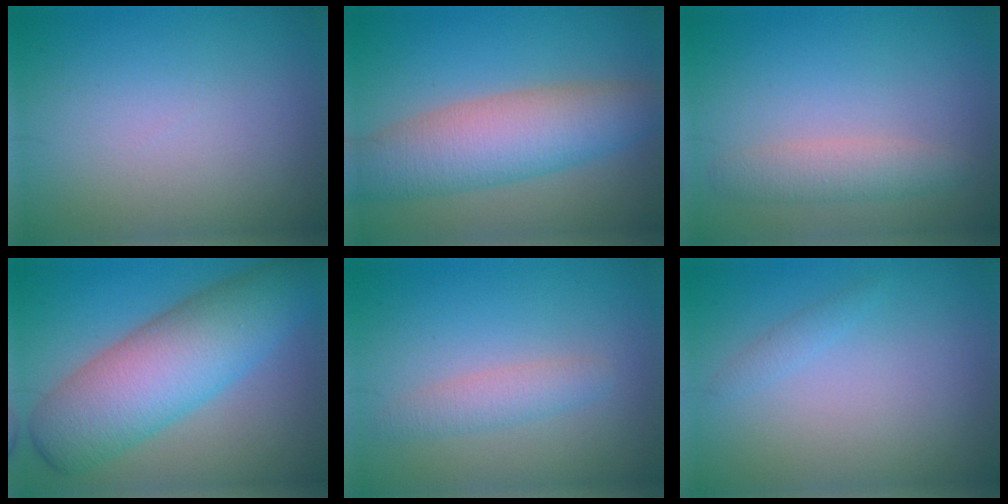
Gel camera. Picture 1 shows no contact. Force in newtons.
{"total": 7.3, "press": 7.3, "slide": 0.2}
{"total": 2.5, "press": 2.5, "slide": 0.1}
{"total": 10.1, "press": 10.1, "slide": 0.3}
{"total": 2.1, "press": 2.1, "slide": 0.1}
{"total": 0.8, "press": 0.8, "slide": 0.1}